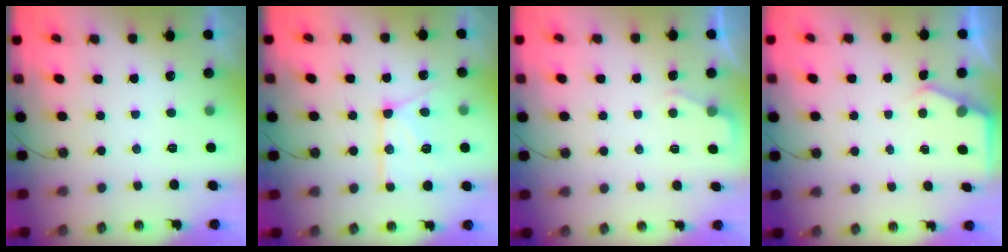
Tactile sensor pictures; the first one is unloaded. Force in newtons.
{"total": 14.3, "press": 14.3, "slide": 1.5}
{"total": 2.8, "press": 2.7, "slide": 0.5}
{"total": 2.9, "press": 2.9, "slide": 0.5}